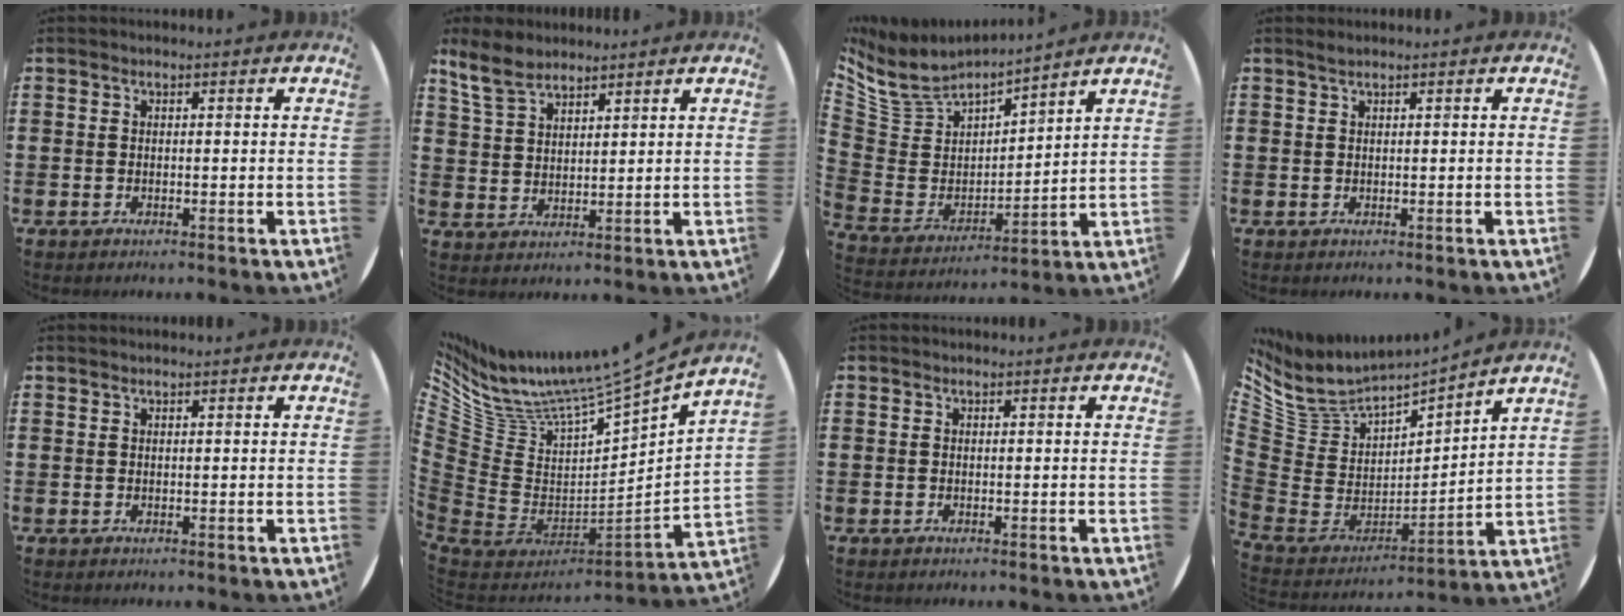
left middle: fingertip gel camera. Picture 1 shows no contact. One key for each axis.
{"total": 5.6, "fx": 4.7, "fy": 2.2, "fz": 2.1, "tx": -0.054, "ty": -0.005, "tz": 0.089}
{"total": 7.0, "fx": 6.3, "fy": 2.7, "fz": 1.4, "tx": -0.067, "ty": -0.053, "tz": 0.110}
{"total": 0.6, "fx": 0.5, "fy": -0.1, "fz": 0.2, "tx": -0.003, "ty": -0.001, "tz": 0.009}
{"total": 0.0}
{"total": 8.7, "fx": 7.7, "fy": 1.5, "fz": 3.7, "tx": -0.119, "ty": -0.081, "tz": 0.120}
{"total": 0.0}
{"total": 5.7, "fx": 5.3, "fy": 2.1, "fz": 0.6, "tx": -0.051, "ty": -0.058, "tz": 0.090}